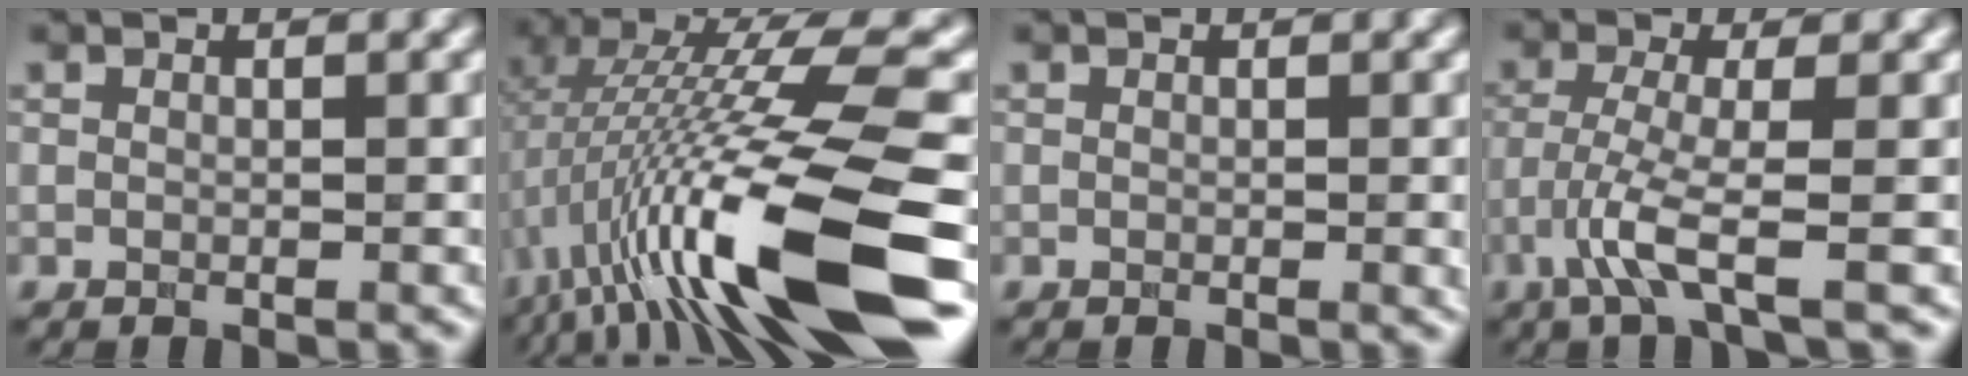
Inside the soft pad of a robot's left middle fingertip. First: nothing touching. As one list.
[{"total": 14.0, "force": [-3.7, 2.1, 13.3], "torque": [-0.241, 0.012, -0.042]}, {"total": 1.2, "force": [-0.1, 0.4, 1.1], "torque": [-0.009, 0.002, 0.002]}, {"total": 4.0, "force": [-2.3, 0.1, 3.3], "torque": [-0.077, -0.005, -0.045]}]